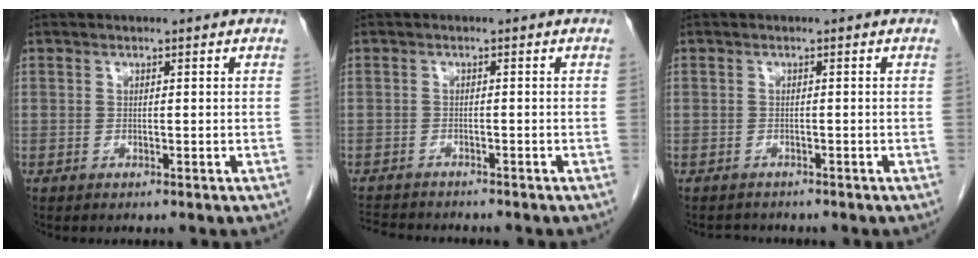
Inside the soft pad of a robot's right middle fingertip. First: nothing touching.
{"total": 5.6, "force": [-5.4, 0.8, 1.5], "torque": [-0.025, -0.009, -0.086]}
{"total": 1.3, "force": [-1.2, 0.4, -0.4], "torque": [0.002, -0.005, -0.020]}